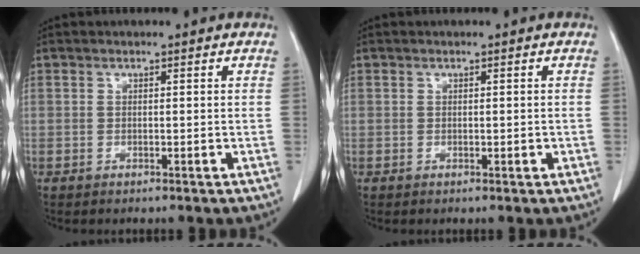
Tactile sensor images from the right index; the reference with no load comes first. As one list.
[{"total": 0.9, "force": [-0.3, 0.5, 0.7], "torque": [-0.009, 0.001, -0.003]}]